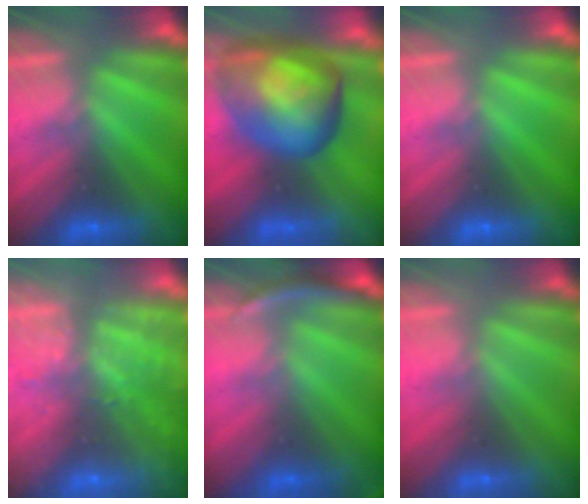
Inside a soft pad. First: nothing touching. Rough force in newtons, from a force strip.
{"total": 7.9}
{"total": 0.0}
{"total": 8.6}
{"total": 2.9}
{"total": 3.0}